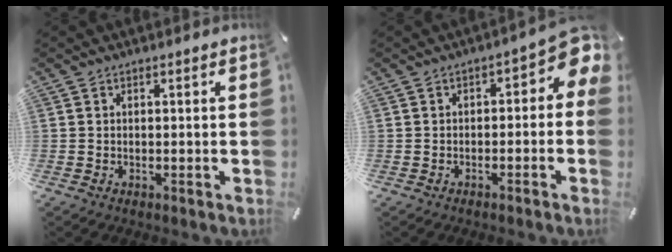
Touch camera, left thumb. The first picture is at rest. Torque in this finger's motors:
{"motor_torque": [0.31, 0.30, 0.53, 0.16, 0.03]}